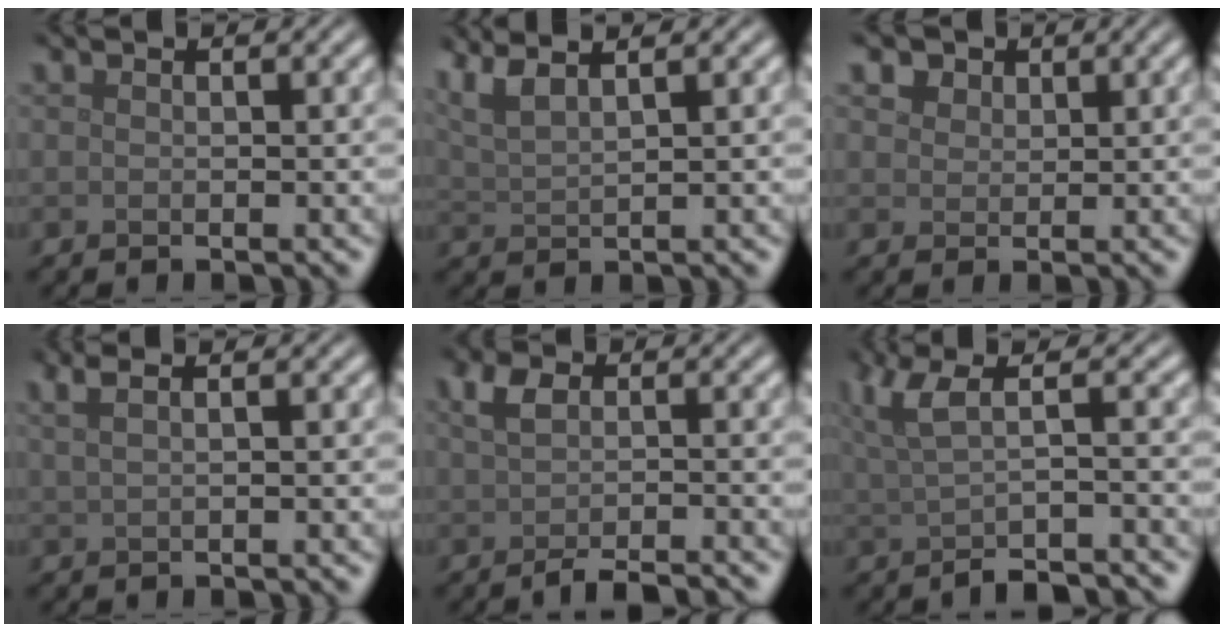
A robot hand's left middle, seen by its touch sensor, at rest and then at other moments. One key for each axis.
{"total": 3.7, "fx": 2.6, "fy": 1.0, "fz": 2.5, "tx": -0.052, "ty": 0.017, "tz": 0.051}
{"total": 3.9, "fx": 2.5, "fy": 2.5, "fz": 1.6, "tx": -0.048, "ty": 0.004, "tz": 0.038}
{"total": 2.9, "fx": 1.7, "fy": 1.1, "fz": 2.0, "tx": -0.032, "ty": 0.008, "tz": 0.013}
{"total": 3.1, "fx": -1.2, "fy": 1.0, "fz": 2.7, "tx": -0.045, "ty": -0.002, "tz": -0.022}
{"total": 5.1, "fx": -0.6, "fy": 1.8, "fz": 4.7, "tx": -0.071, "ty": -0.007, "tz": -0.015}